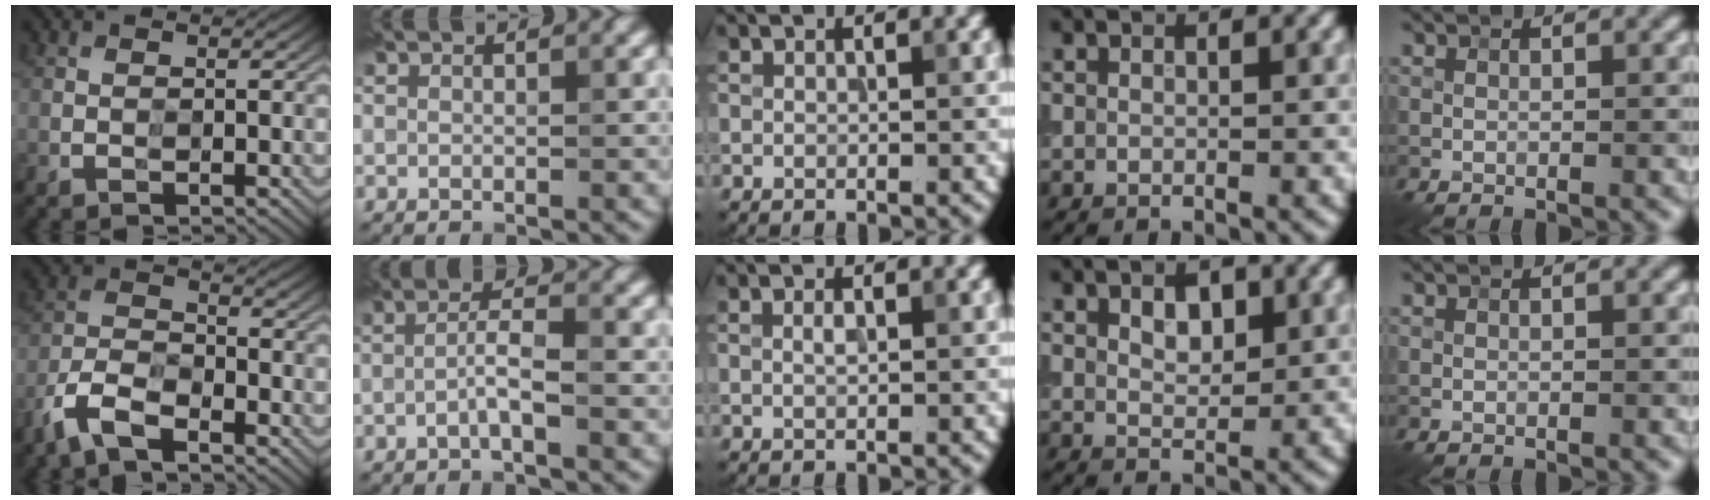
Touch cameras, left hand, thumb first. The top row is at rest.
{"thumb": {"total": 7.2, "force": [-5.7, 2.6, 3.6], "torque": [-0.071, -0.005, -0.124]}, "index": {"total": 1.9, "force": [-0.8, 0.0, 1.8], "torque": [-0.035, 0.011, -0.020]}, "middle": {"total": 0.7, "force": [0.1, 0.3, 0.7], "torque": [-0.014, 0.001, 0.003]}, "ring": {"total": 2.6, "force": [1.1, 1.4, 1.8], "torque": [-0.028, 0.002, 0.019]}}